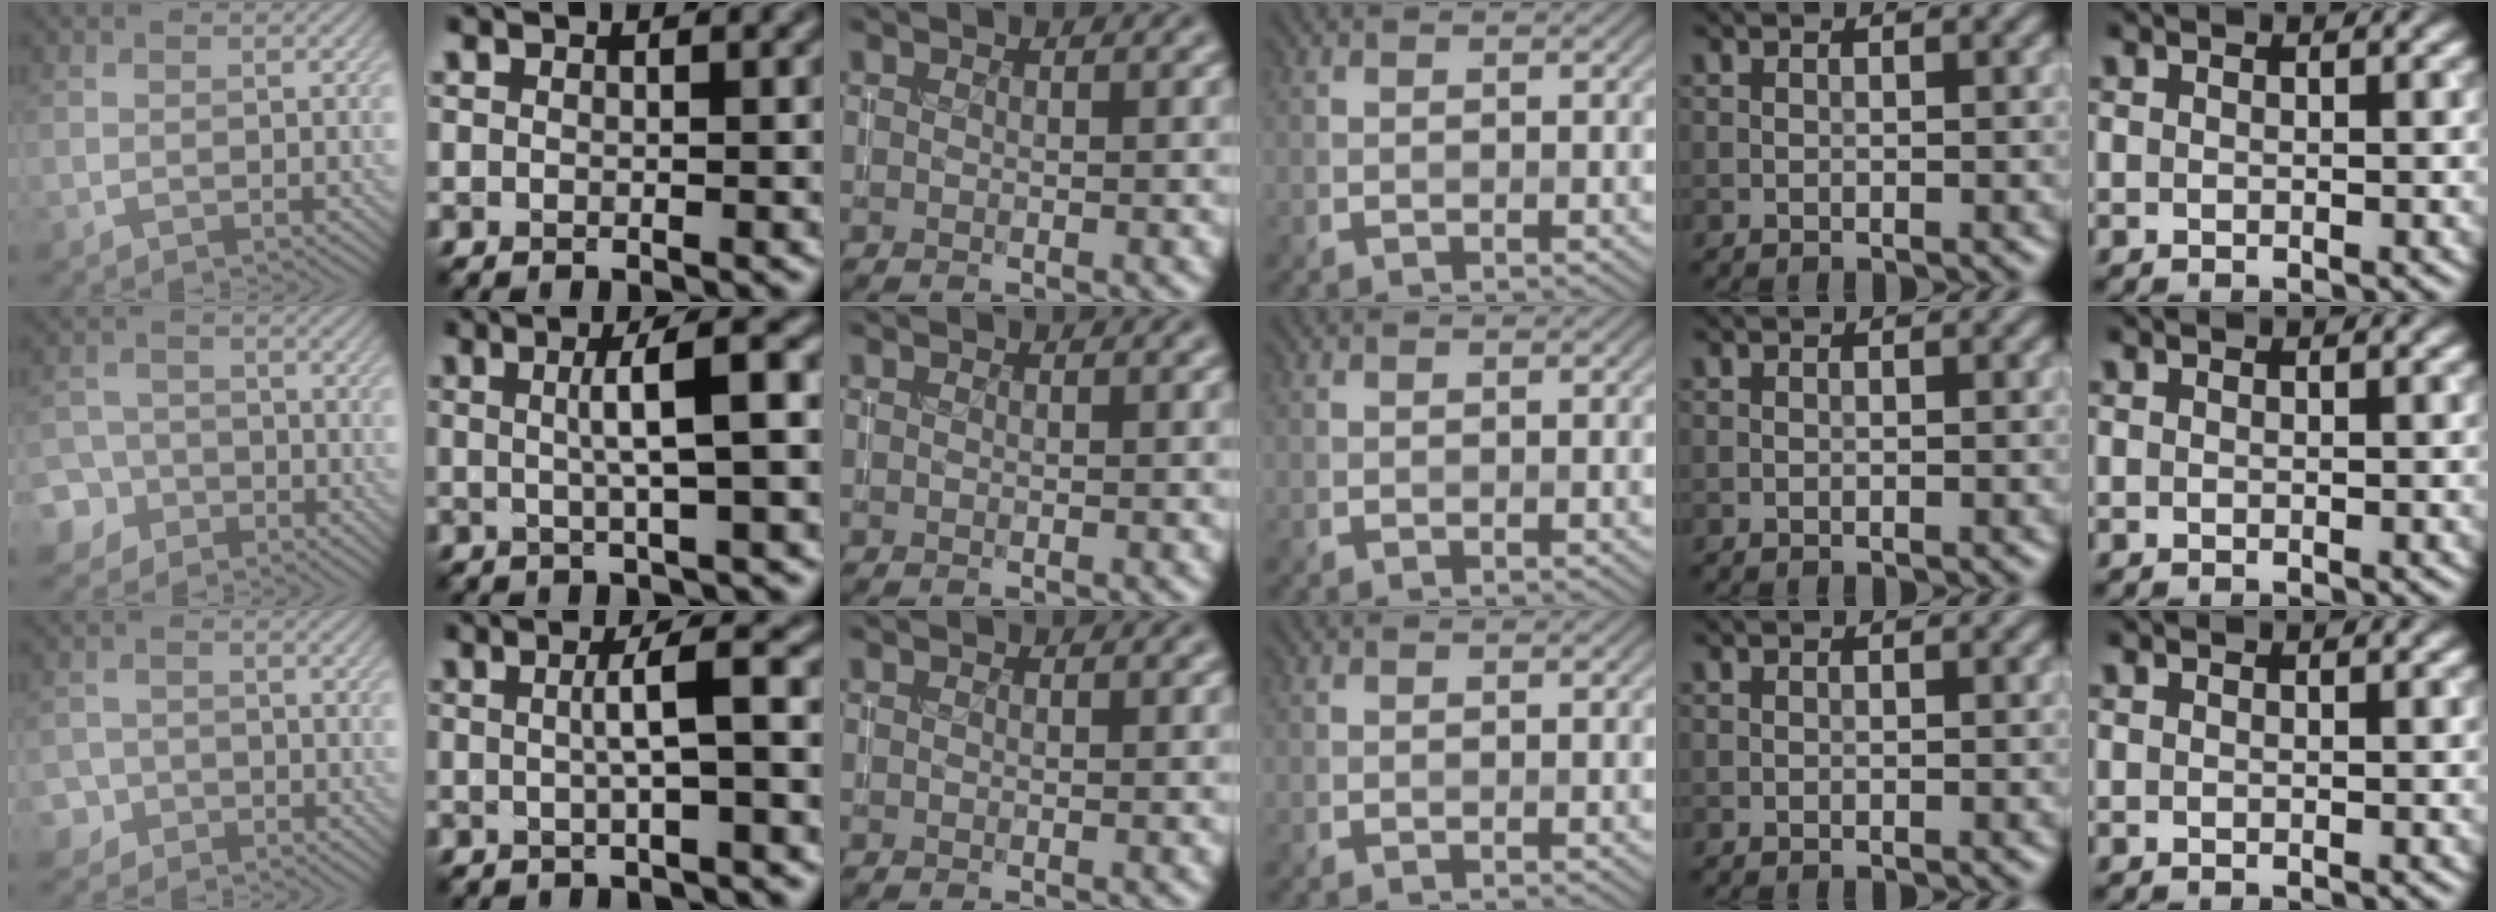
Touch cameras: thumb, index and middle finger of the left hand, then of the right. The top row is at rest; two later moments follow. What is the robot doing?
{"motion": "insert", "object": "coin"}